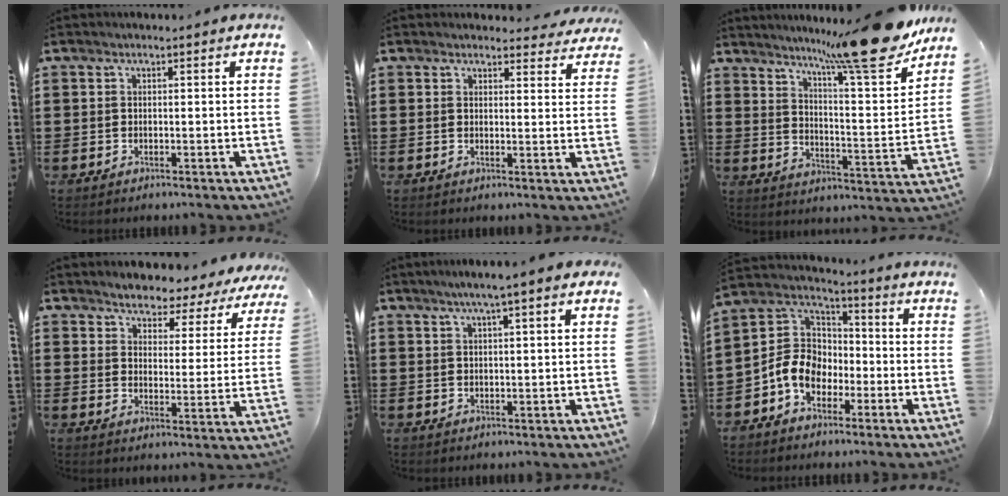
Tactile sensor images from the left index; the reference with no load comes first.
{"total": 2.9, "force": [2.8, 0.6, 0.5], "torque": [-0.009, -0.013, 0.051]}
{"total": 15.2, "force": [12.8, 0.1, 8.1], "torque": [-0.132, -0.089, 0.203]}
{"total": 3.7, "force": [3.6, 0.6, -0.4], "torque": [-0.019, -0.030, 0.057]}
{"total": 2.8, "force": [1.7, -0.3, 2.2], "torque": [-0.047, 0.001, 0.027]}
{"total": 8.4, "force": [-4.0, 6.3, 4.0], "torque": [-0.117, 0.013, -0.087]}